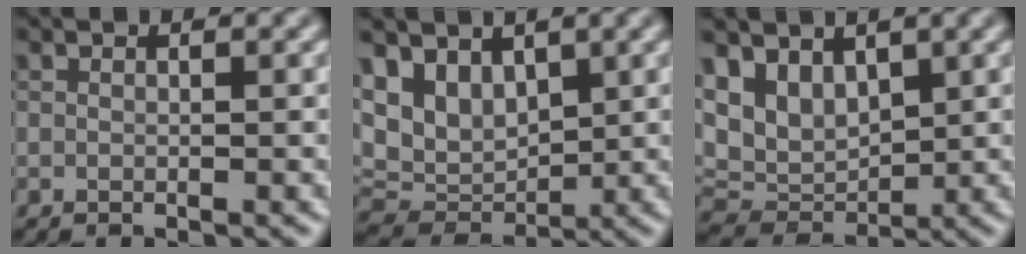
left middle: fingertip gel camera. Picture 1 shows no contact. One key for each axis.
{"total": 5.9, "fx": 2.7, "fy": 4.1, "fz": 3.3, "tx": -0.067, "ty": -0.007, "tz": 0.049}
{"total": 5.3, "fx": 2.6, "fy": 3.6, "fz": 2.9, "tx": -0.061, "ty": -0.008, "tz": 0.047}